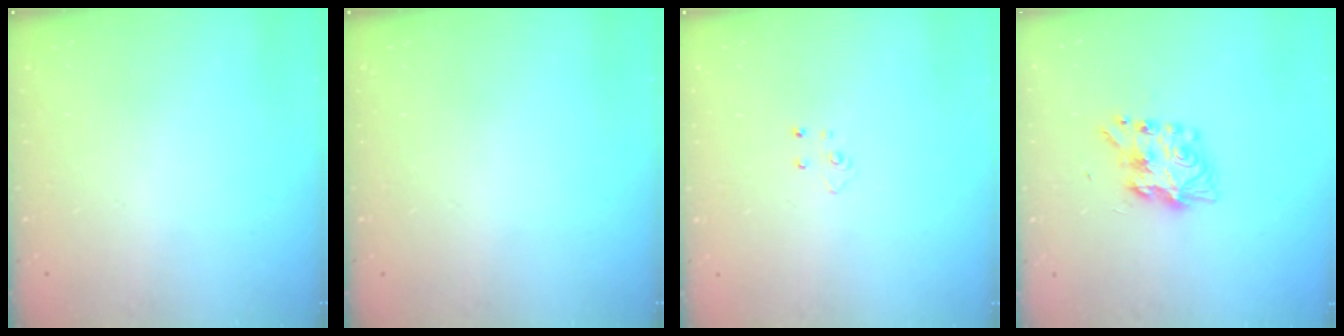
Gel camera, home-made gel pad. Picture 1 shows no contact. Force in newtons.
{"total": 0.0}
{"total": 3.7, "press": 3.7, "slide": 0.3}
{"total": 8.2, "press": 8.1, "slide": 0.3}